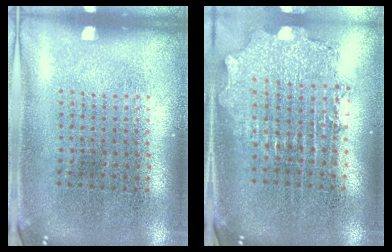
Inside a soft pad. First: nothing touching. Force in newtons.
{"total": 2.1, "press": 1.6, "slide": 1.4}